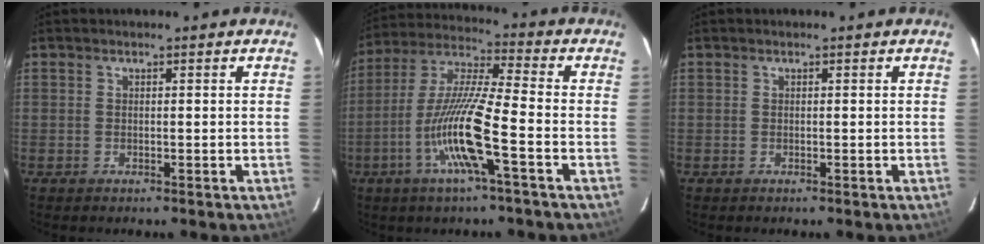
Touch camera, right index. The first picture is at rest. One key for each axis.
{"total": 13.4, "fx": -4.6, "fy": 0.1, "fz": 12.6, "tx": -0.258, "ty": -0.001, "tz": -0.094}
{"total": 0.0}